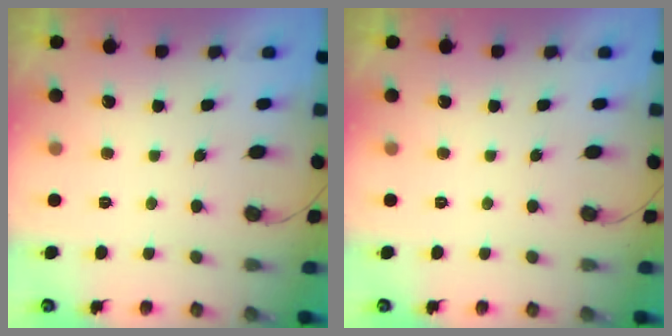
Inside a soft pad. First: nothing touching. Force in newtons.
{"total": 0.0}